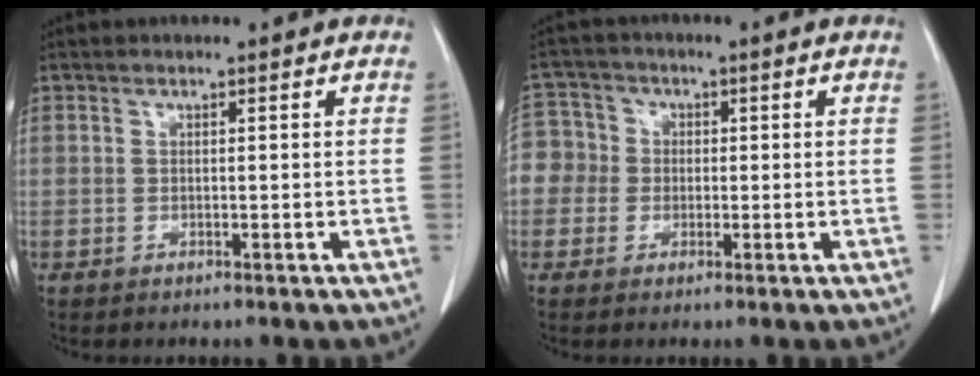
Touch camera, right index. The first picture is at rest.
{"total": 6.9, "force": [-0.6, 6.8, 0.9], "torque": [-0.023, 0.033, -0.013]}